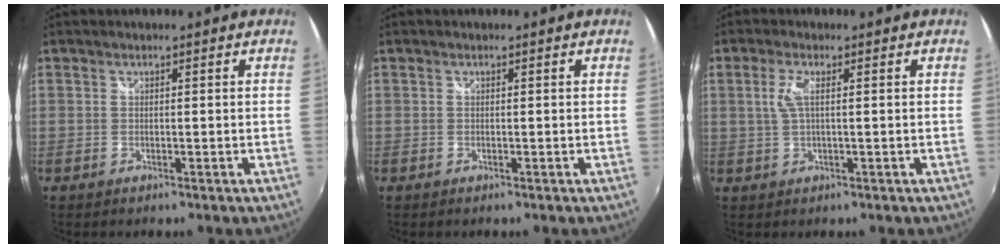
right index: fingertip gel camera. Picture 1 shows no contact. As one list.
[{"total": 0.0}, {"total": 3.3, "force": [0.6, 0.7, 3.2], "torque": [-0.067, 0.002, 0.014]}]